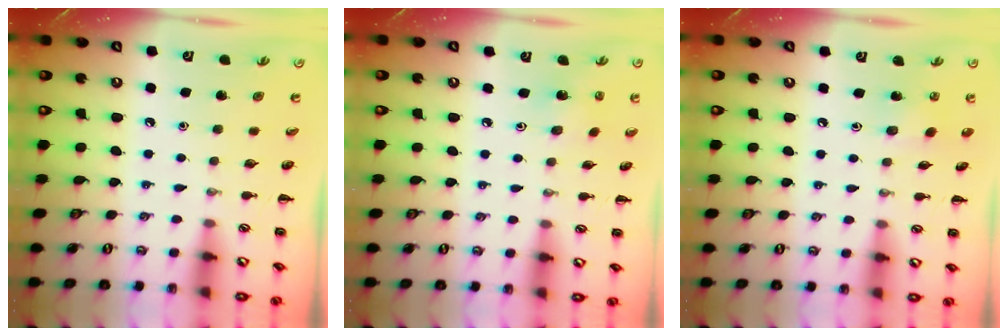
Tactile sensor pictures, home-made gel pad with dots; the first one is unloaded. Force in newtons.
{"total": 2.6, "press": 2.5, "slide": 0.8}
{"total": 3.5, "press": 3.4, "slide": 0.8}